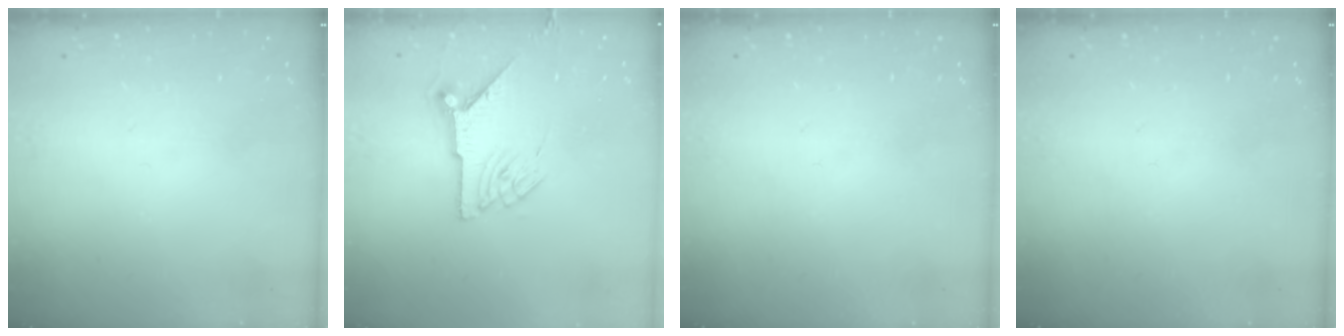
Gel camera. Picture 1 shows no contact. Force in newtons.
{"total": 8.2, "press": 8.2, "slide": 0.2}
{"total": 0.0}
{"total": 0.0}